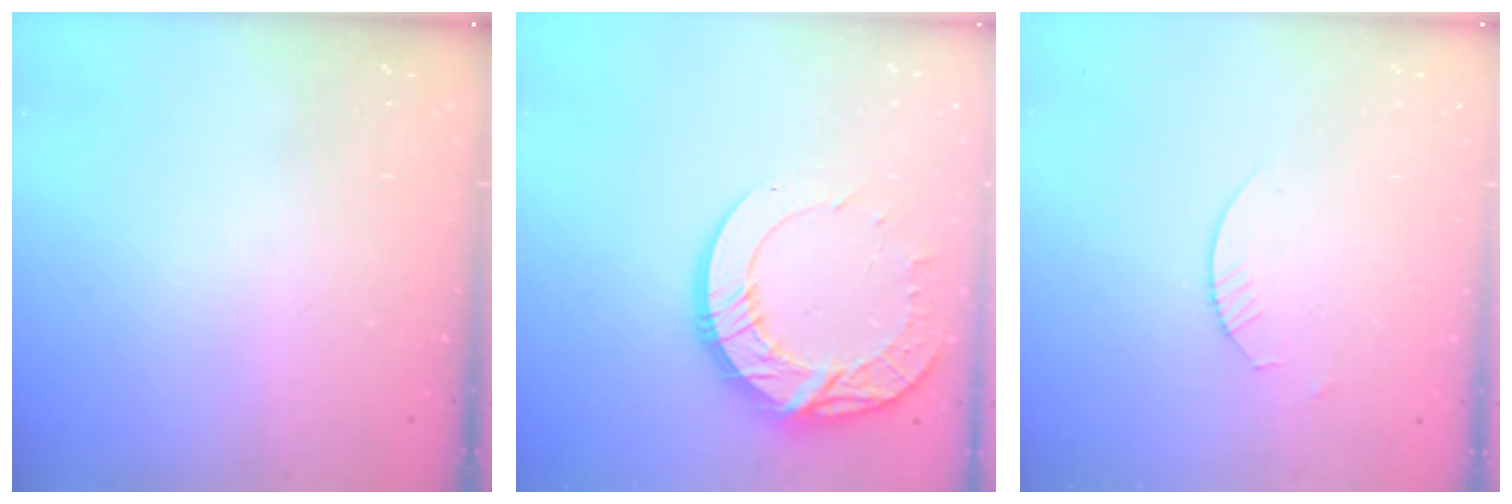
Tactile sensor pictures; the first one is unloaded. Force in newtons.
{"total": 17.8, "press": 17.7, "slide": 1.5}
{"total": 1.8, "press": 1.8, "slide": 0.2}